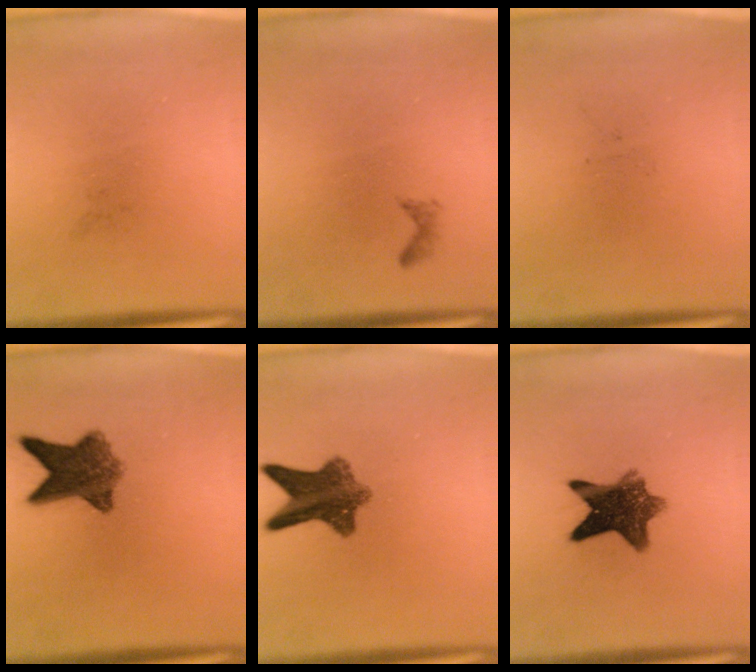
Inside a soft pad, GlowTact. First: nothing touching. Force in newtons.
{"total": 0.6}
{"total": 0.0}
{"total": 7.8}
{"total": 8.2}
{"total": 9.3}